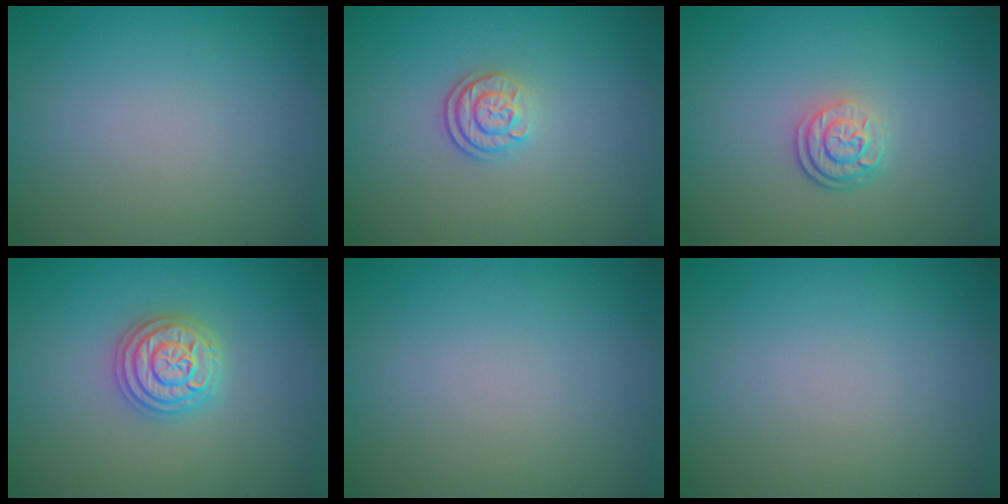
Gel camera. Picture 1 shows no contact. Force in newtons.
{"total": 2.3, "press": 1.9, "slide": 1.4}
{"total": 2.6, "press": 1.9, "slide": 1.8}
{"total": 3.5, "press": 3.4, "slide": 0.6}
{"total": 0.0}
{"total": 0.0}